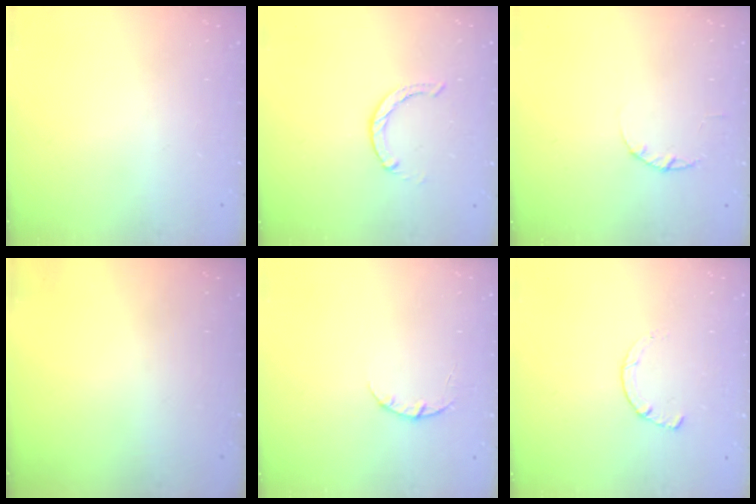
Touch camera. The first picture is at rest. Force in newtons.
{"total": 0.0}
{"total": 1.7, "press": 1.7, "slide": 0.3}
{"total": 0.0}
{"total": 3.2, "press": 3.2, "slide": 0.3}
{"total": 1.8, "press": 1.7, "slide": 0.3}